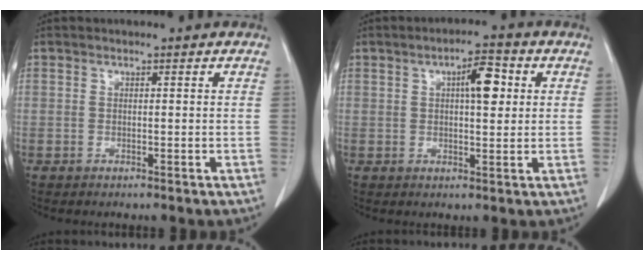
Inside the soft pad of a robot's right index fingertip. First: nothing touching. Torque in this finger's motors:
{"motor_torque": [0.15, 0.07, 0.15, 0.03]}